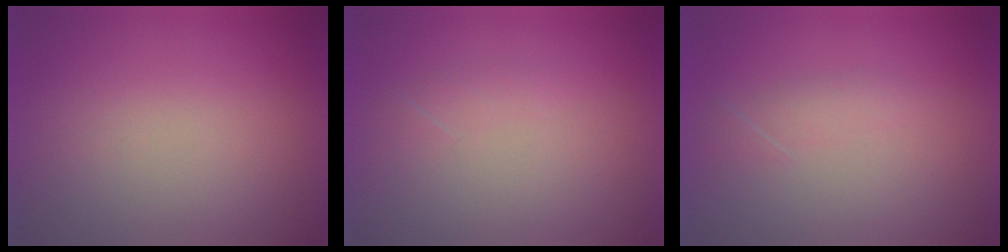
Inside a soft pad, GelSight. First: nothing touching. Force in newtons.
{"total": 1.3}
{"total": 1.8}